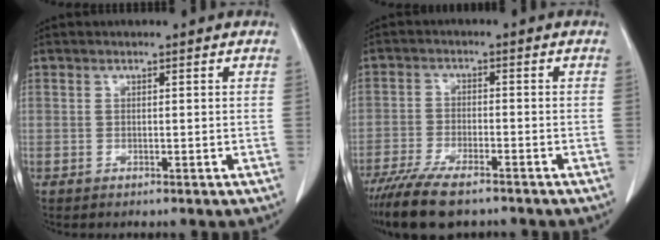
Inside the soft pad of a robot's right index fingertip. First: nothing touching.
{"total": 10.2, "force": [-7.8, 2.9, 5.9], "torque": [-0.105, -0.022, -0.132]}